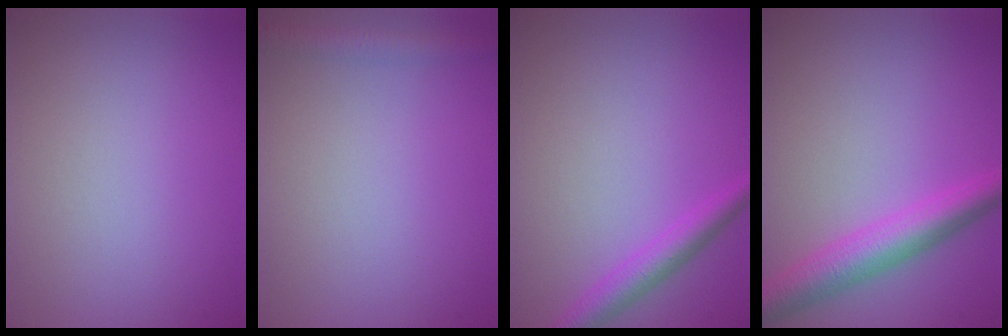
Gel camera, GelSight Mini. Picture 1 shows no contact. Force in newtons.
{"total": 2.1, "press": 2.1, "slide": 0.1}
{"total": 2.6, "press": 2.6, "slide": 0.1}
{"total": 4.6, "press": 4.6, "slide": 0.2}